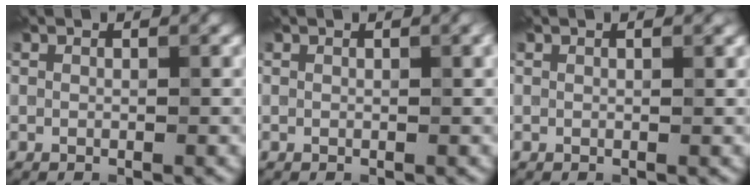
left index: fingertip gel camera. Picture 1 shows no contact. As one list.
[{"total": 1.1, "force": [0.5, 0.3, 1.0], "torque": [-0.009, 0.007, 0.005]}, {"total": 0.8, "force": [0.5, 0.2, 0.6], "torque": [-0.007, 0.004, 0.008]}]